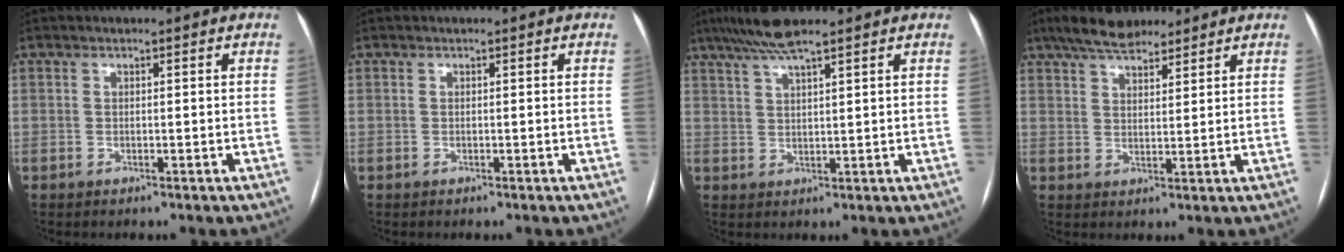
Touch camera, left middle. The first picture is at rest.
{"total": 0.0}
{"total": 6.2, "force": [4.9, 0.1, 3.8], "torque": [-0.074, 0.020, 0.090]}
{"total": 8.2, "force": [6.5, 2.7, 4.1], "torque": [-0.072, 0.020, 0.114]}